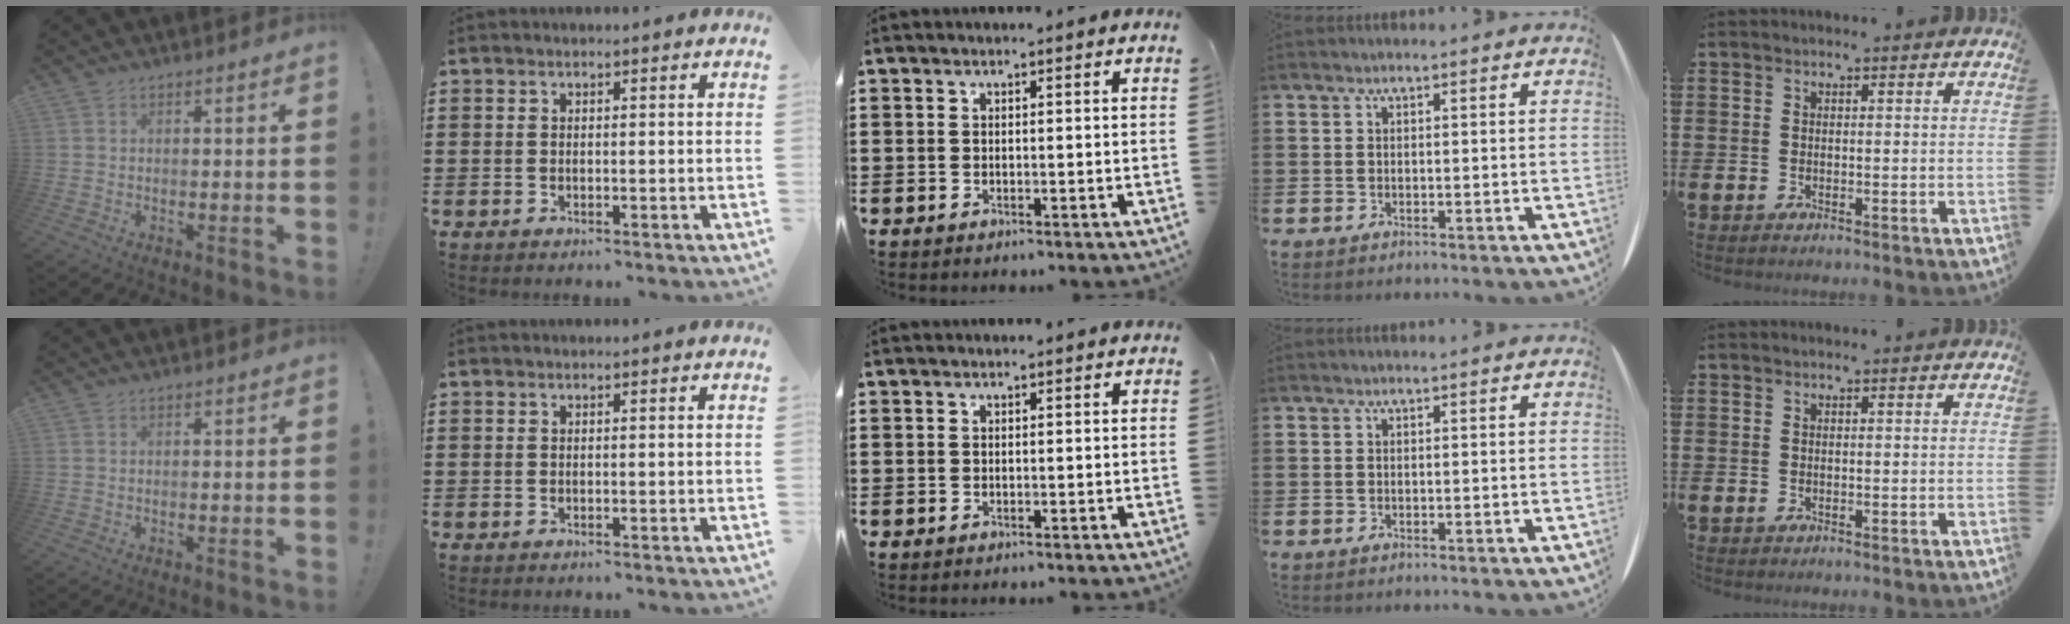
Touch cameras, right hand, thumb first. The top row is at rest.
{}